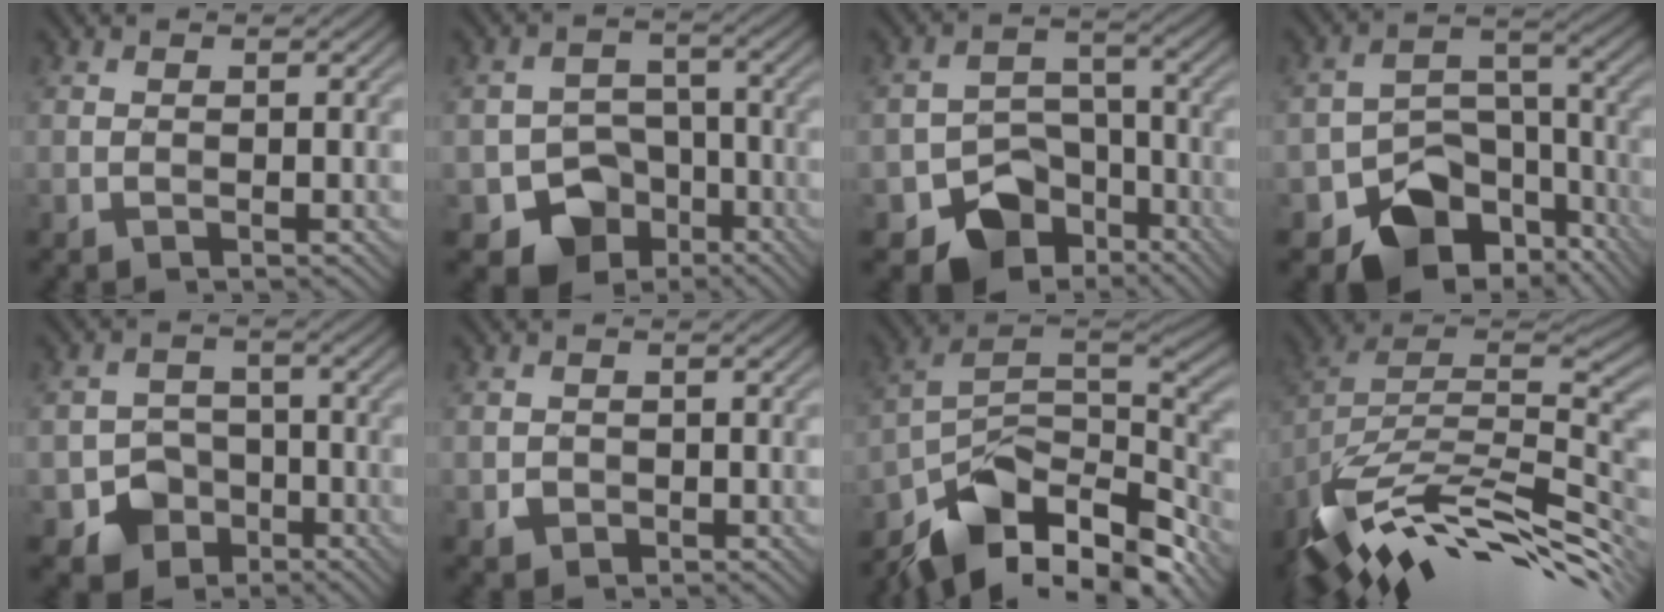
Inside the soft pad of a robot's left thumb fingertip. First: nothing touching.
{"total": 7.6, "force": [-4.0, 5.9, 2.7], "torque": [-0.041, -0.014, -0.069]}
{"total": 8.4, "force": [-4.9, 6.0, 3.4], "torque": [-0.047, -0.013, -0.083]}
{"total": 10.6, "force": [-6.4, 6.9, 4.9], "torque": [-0.069, -0.018, -0.106]}
{"total": 5.1, "force": [-2.5, 4.2, 1.5], "torque": [-0.019, -0.002, -0.048]}
{"total": 1.2, "force": [-0.4, 1.1, 0.1], "torque": [0.002, -0.003, -0.007]}
{"total": 13.9, "force": [-9.5, 6.5, 7.8], "torque": [-0.157, -0.003, -0.161]}
{"total": 14.5, "force": [-8.0, 5.6, 10.6], "torque": [-0.223, 0.008, -0.146]}